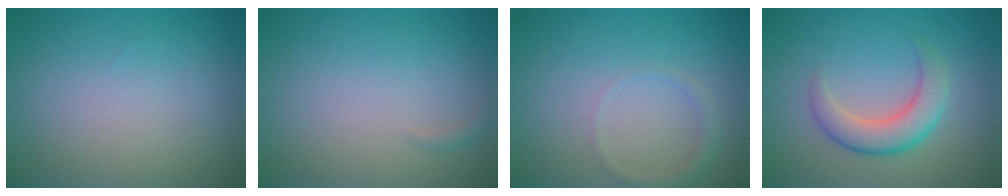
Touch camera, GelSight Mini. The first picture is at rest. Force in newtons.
{"total": 0.5, "press": 0.5, "slide": 0.0}
{"total": 1.4, "press": 1.4, "slide": 0.0}
{"total": 4.4, "press": 4.3, "slide": 0.5}